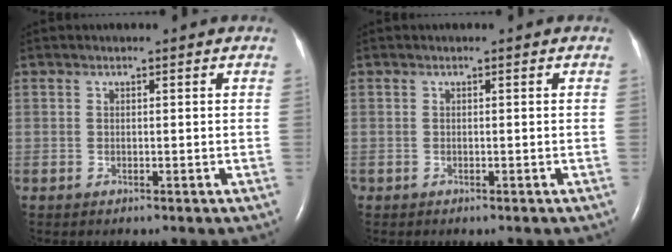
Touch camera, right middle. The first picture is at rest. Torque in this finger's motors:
{"motor_torque": [-0.21, -0.09, -0.03, 0.00]}